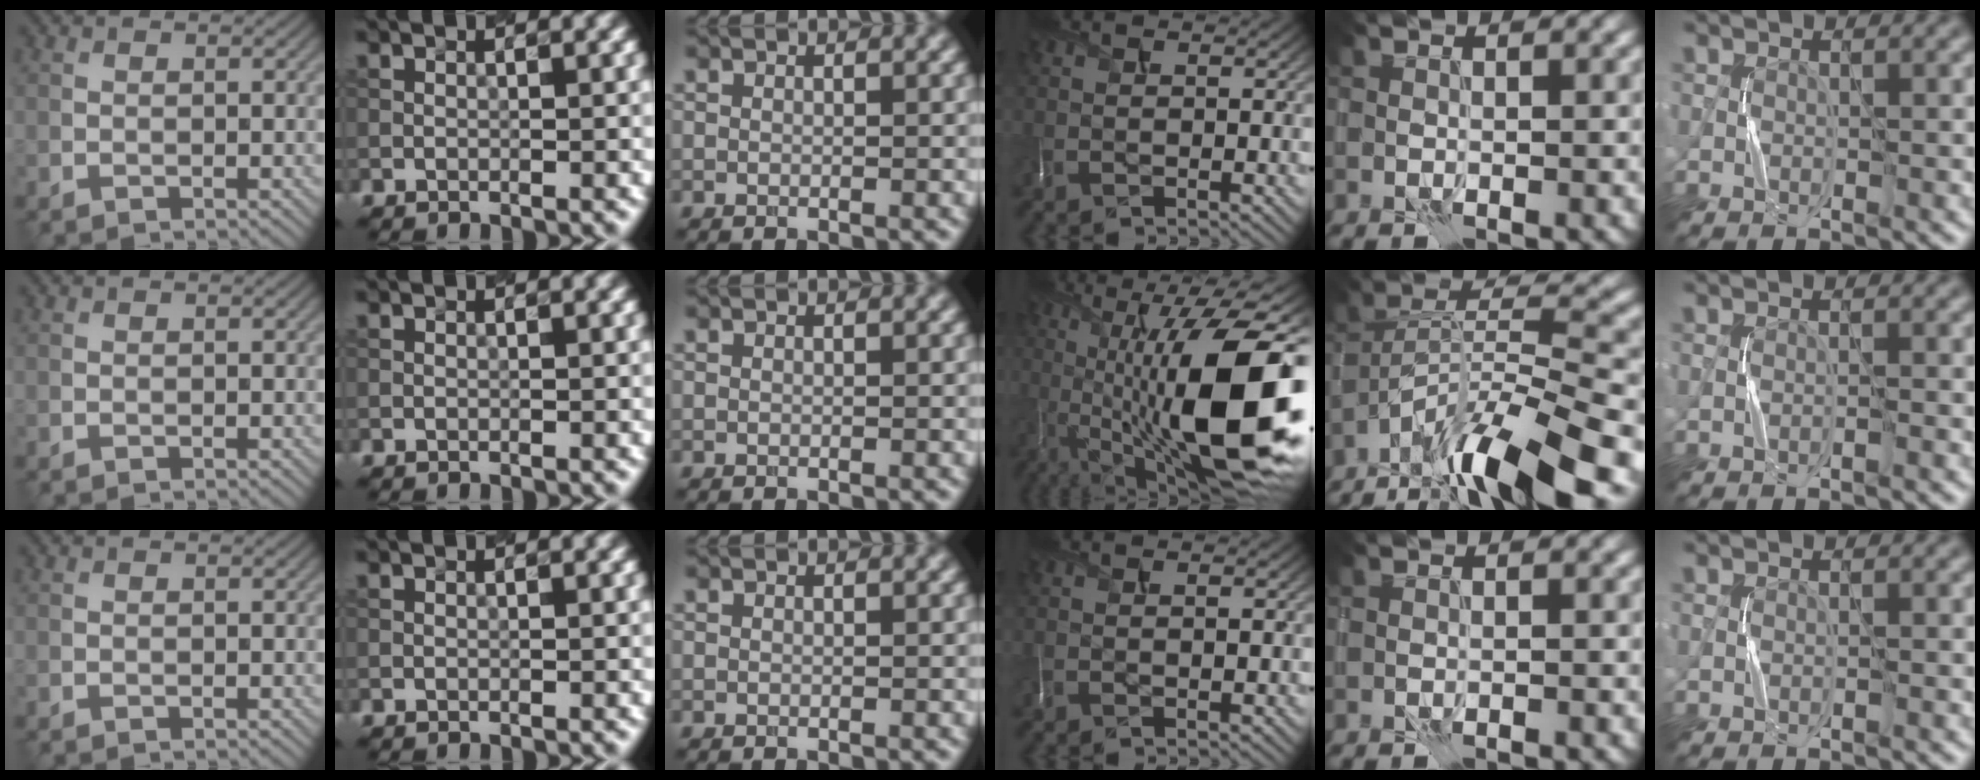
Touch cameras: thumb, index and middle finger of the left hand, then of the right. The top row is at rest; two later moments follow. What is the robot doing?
{"motion": "press", "object": "grip strengthener"}